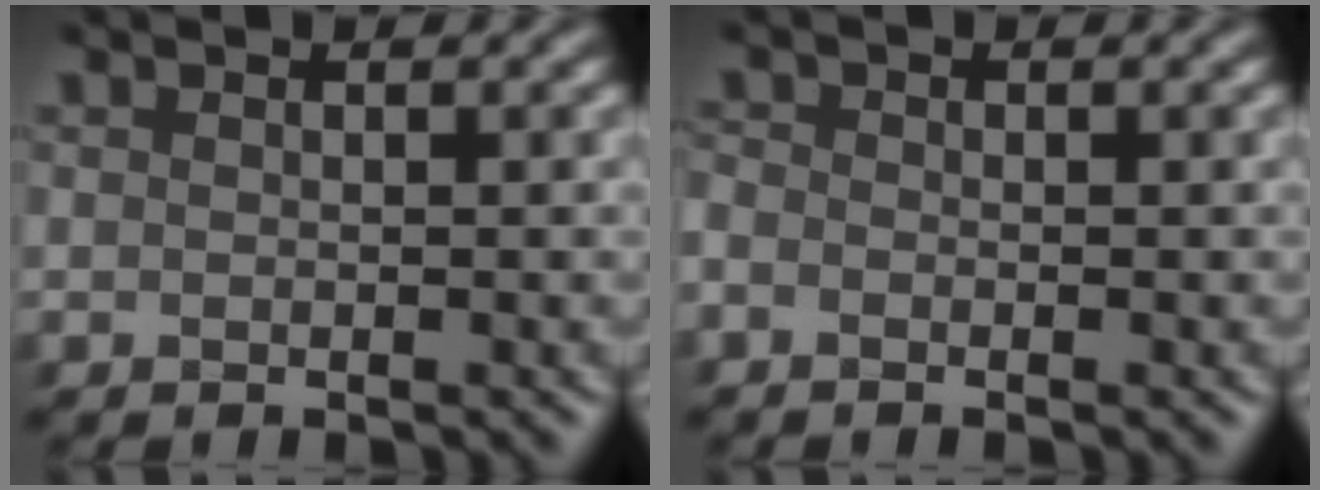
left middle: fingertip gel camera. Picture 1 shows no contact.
{"total": 1.4, "force": [-1.1, 0.6, 0.6], "torque": [-0.012, 0.005, -0.028]}